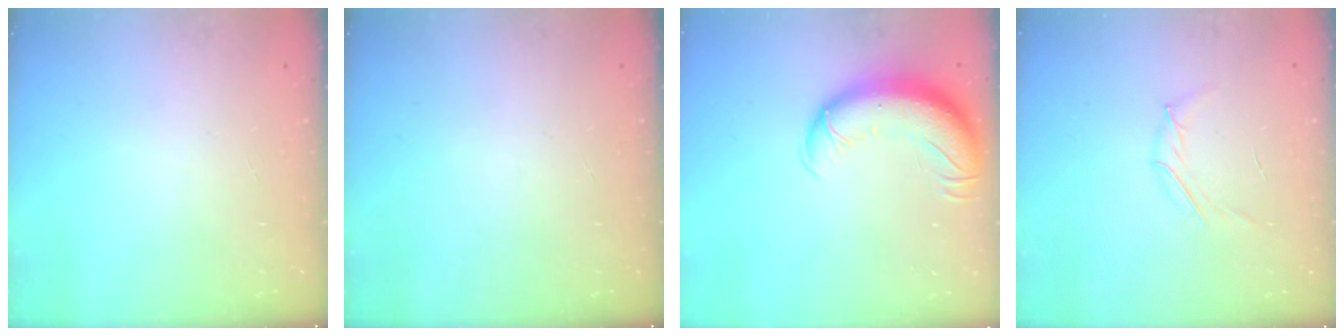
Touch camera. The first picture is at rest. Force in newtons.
{"total": 0.0}
{"total": 13.6, "press": 13.1, "slide": 3.4}
{"total": 2.8, "press": 2.7, "slide": 0.7}